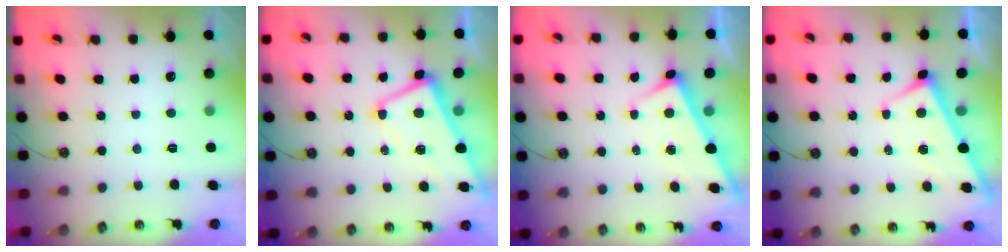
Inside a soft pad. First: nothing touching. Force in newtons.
{"total": 1.0, "press": 0.2, "slide": 1.0}
{"total": 4.4, "press": 4.4, "slide": 0.4}
{"total": 2.7, "press": 2.7, "slide": 0.3}